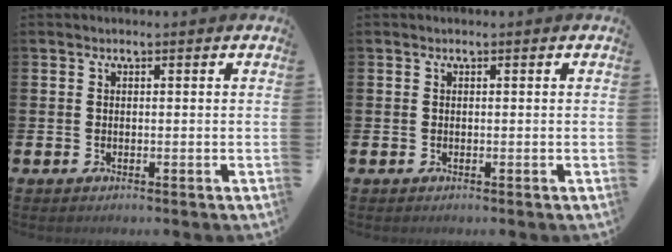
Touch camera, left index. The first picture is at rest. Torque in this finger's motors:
{"motor_torque": [0.00, 0.00, 0.00, 0.01]}